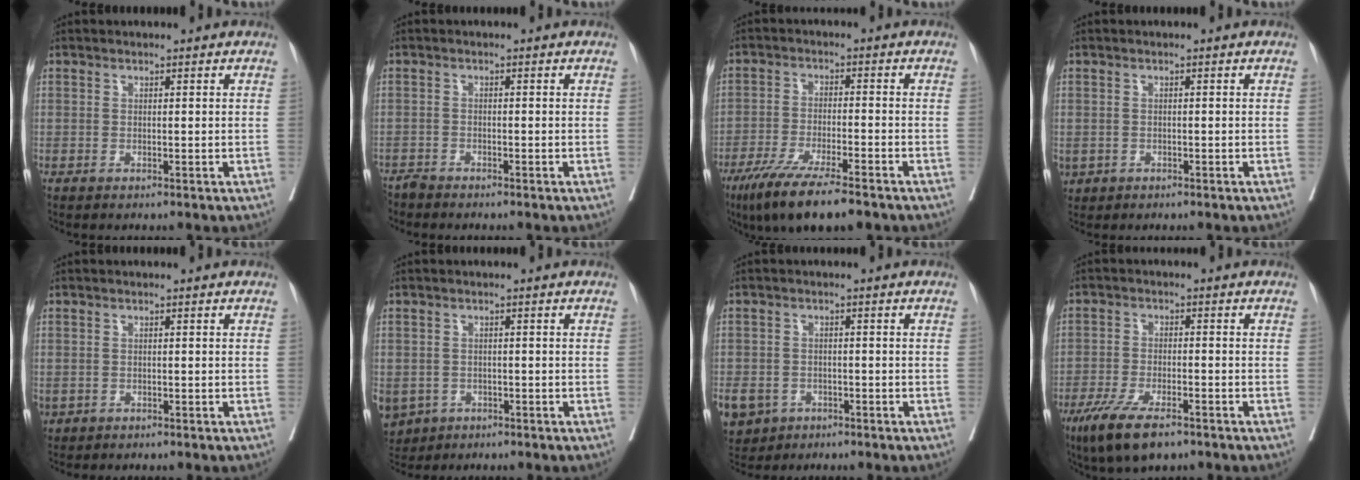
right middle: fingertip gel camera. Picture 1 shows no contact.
{"total": 1.5, "force": [-1.5, 0.0, -0.1], "torque": [0.003, -0.006, -0.031]}
{"total": 11.8, "force": [-8.6, 1.4, 7.9], "torque": [-0.135, -0.029, -0.141]}
{"total": 2.2, "force": [-0.9, 1.8, 0.9], "torque": [-0.024, -0.001, -0.008]}
{"total": 1.4, "force": [-0.6, 1.1, 0.6], "torque": [-0.020, 0.000, -0.002]}
{"total": 9.2, "force": [-4.4, 7.5, 3.2], "torque": [-0.099, -0.003, -0.061]}
{"total": 12.1, "force": [-5.8, 9.5, 4.7], "torque": [-0.142, -0.005, -0.083]}
{"total": 9.2, "force": [-6.3, 2.4, 6.3], "torque": [-0.119, -0.019, -0.106]}